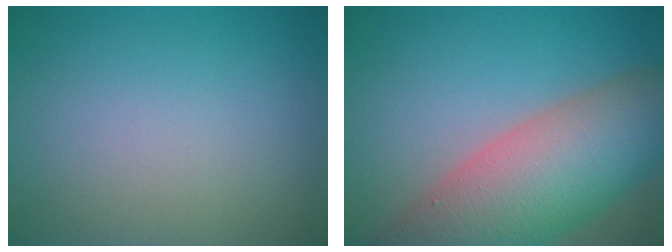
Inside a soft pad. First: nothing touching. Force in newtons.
{"total": 11.9, "press": 11.9, "slide": 0.6}